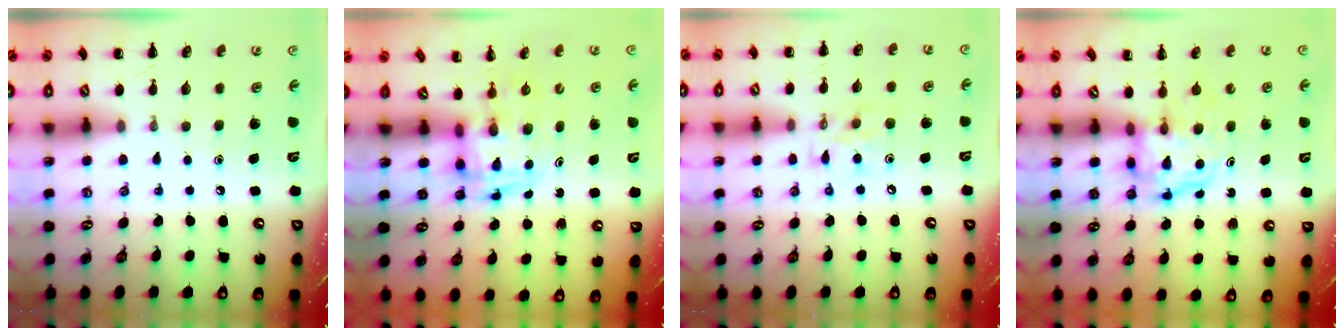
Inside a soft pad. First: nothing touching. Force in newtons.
{"total": 3.6, "press": 3.5, "slide": 0.6}
{"total": 9.2, "press": 9.1, "slide": 1.1}
{"total": 4.0, "press": 4.0, "slide": 0.3}